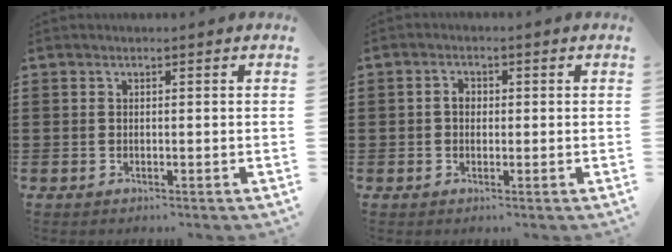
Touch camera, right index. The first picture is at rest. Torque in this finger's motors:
{"motor_torque": [0.46, -0.26, 0.12, 0.06]}